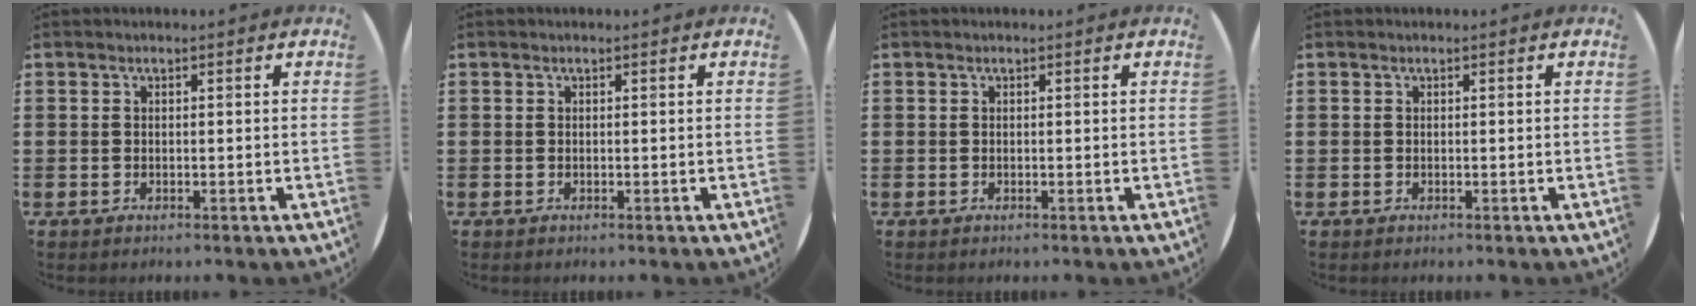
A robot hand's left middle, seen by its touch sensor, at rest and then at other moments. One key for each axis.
{"total": 0.0}
{"total": 0.0}
{"total": 0.0}